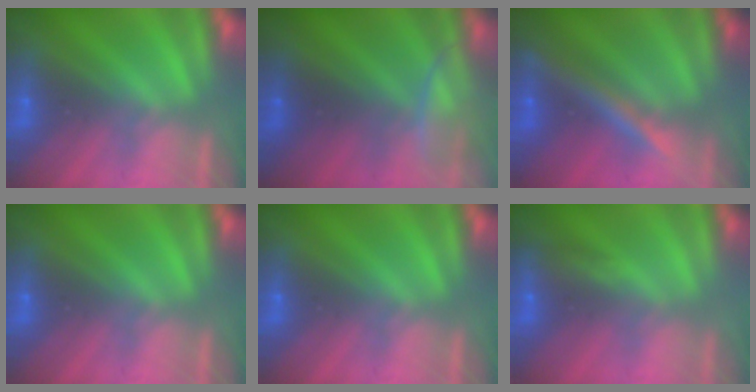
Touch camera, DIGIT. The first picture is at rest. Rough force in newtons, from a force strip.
{"total": 2.6}
{"total": 2.5}
{"total": 0.0}
{"total": 0.0}
{"total": 3.0}